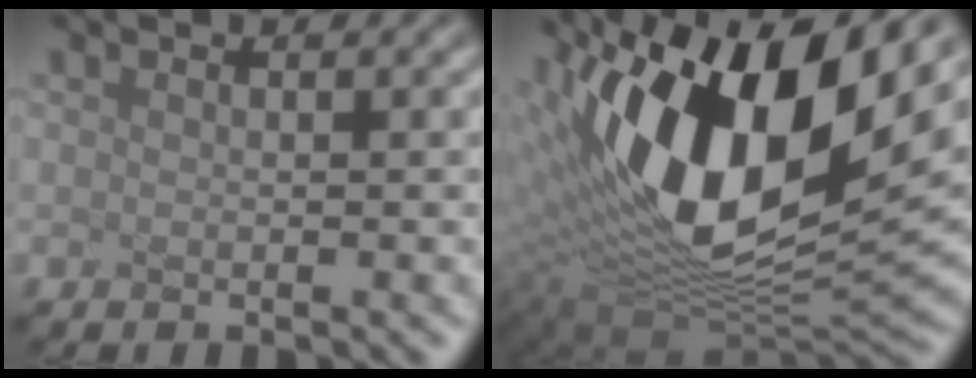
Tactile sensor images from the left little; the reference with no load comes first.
{"total": 13.0, "force": [3.5, 6.4, 10.8], "torque": [-0.216, -0.006, 0.095]}